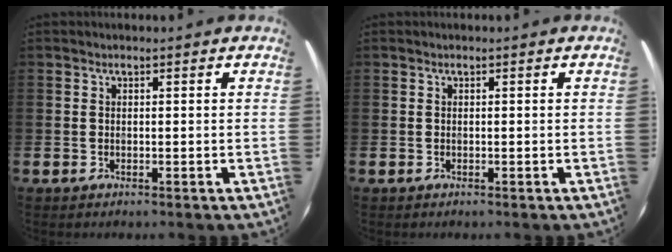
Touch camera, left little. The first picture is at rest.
{"total": 0.0}